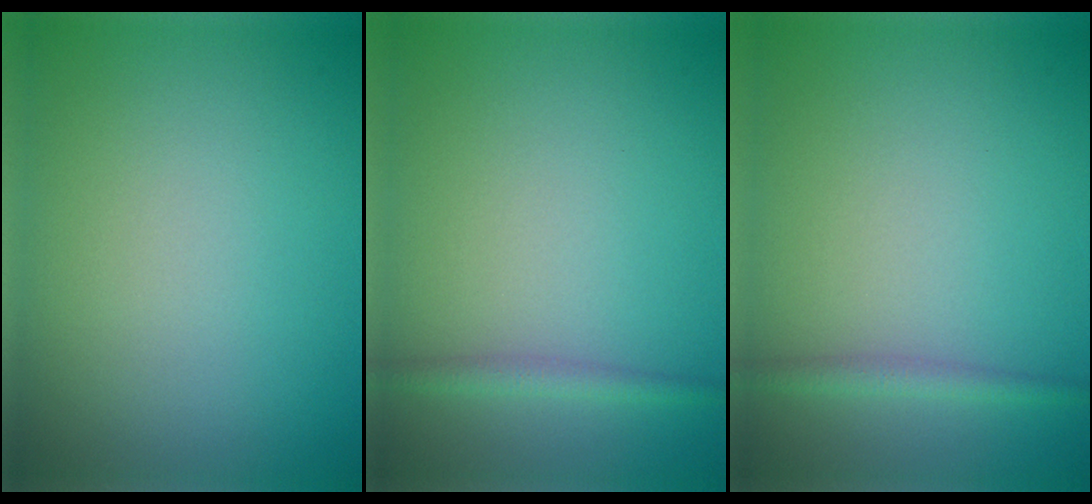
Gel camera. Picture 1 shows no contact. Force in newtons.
{"total": 1.5, "press": 1.5, "slide": 0.1}
{"total": 1.5, "press": 1.5, "slide": 0.1}